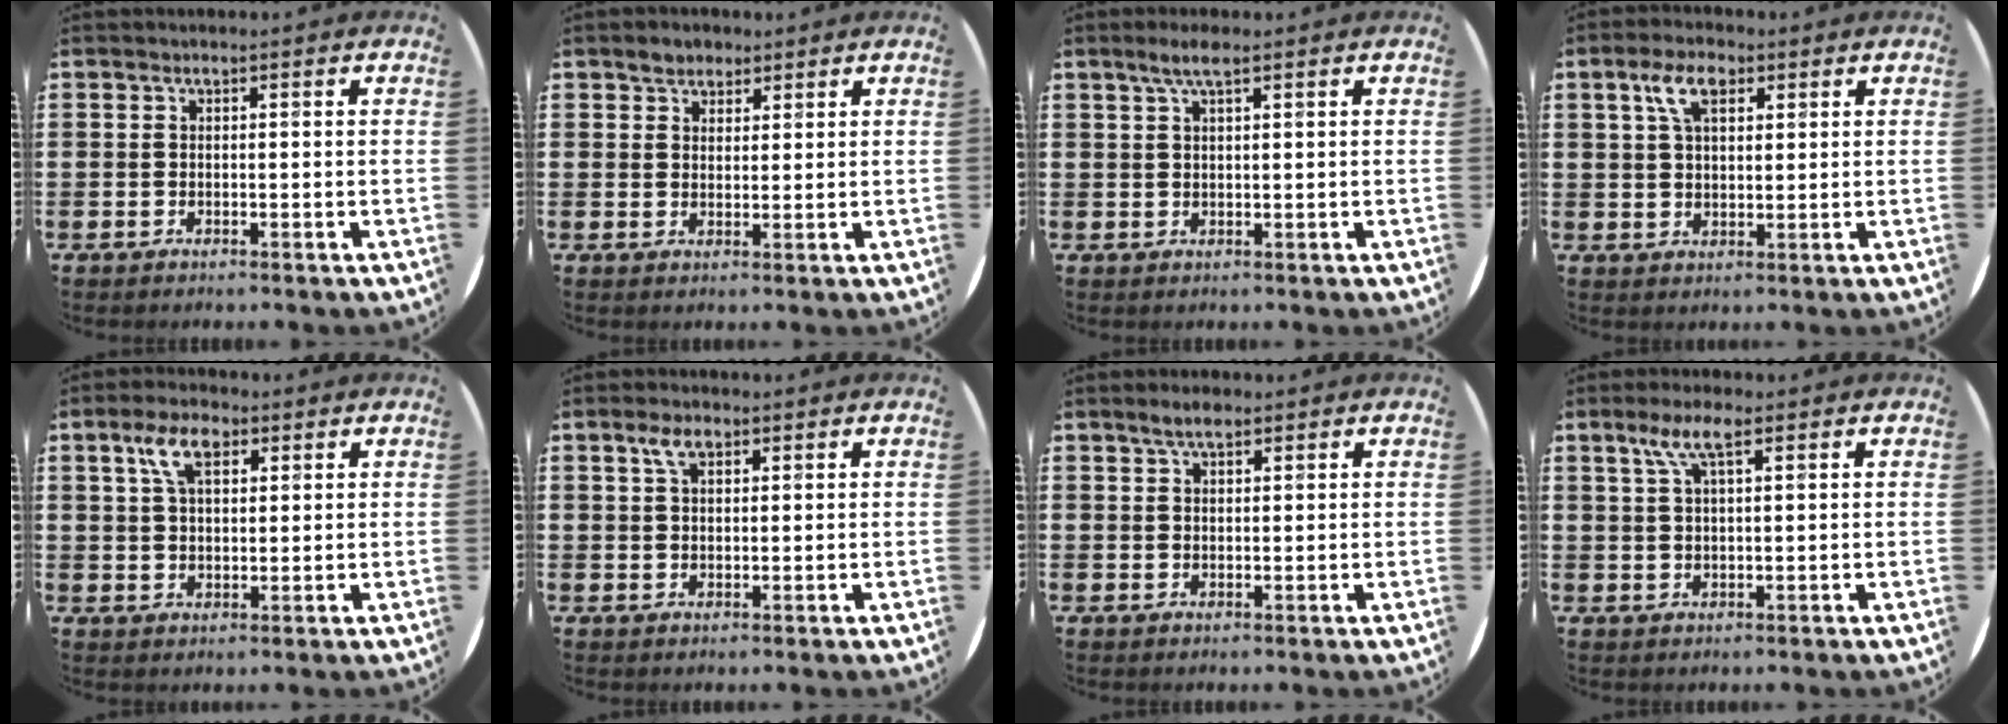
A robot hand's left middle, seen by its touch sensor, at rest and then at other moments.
{"total": 2.4, "force": [2.1, 1.2, 0.2], "torque": [0.000, 0.002, 0.040]}
{"total": 2.9, "force": [1.9, 0.5, 2.2], "torque": [-0.046, 0.007, 0.032]}
{"total": 5.2, "force": [2.9, 2.6, 3.5], "torque": [-0.070, 0.008, 0.049]}
{"total": 5.8, "force": [3.2, 2.9, 3.9], "torque": [-0.080, 0.009, 0.054]}
{"total": 3.1, "force": [1.9, 1.4, 2.0], "torque": [-0.037, 0.004, 0.032]}
{"total": 2.6, "force": [1.9, 0.9, 1.5], "torque": [-0.015, 0.000, 0.030]}
{"total": 4.4, "force": [2.4, 1.1, 3.6], "torque": [-0.077, 0.009, 0.039]}